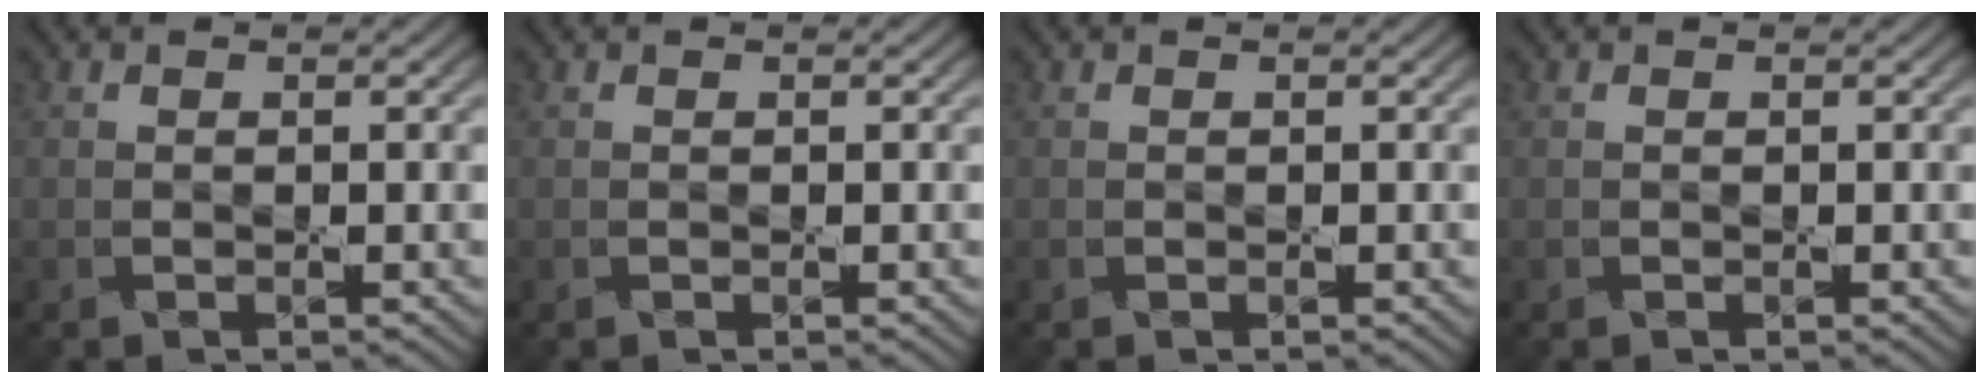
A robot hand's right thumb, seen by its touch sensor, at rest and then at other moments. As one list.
[{"total": 0.0}, {"total": 0.0}, {"total": 0.0}]